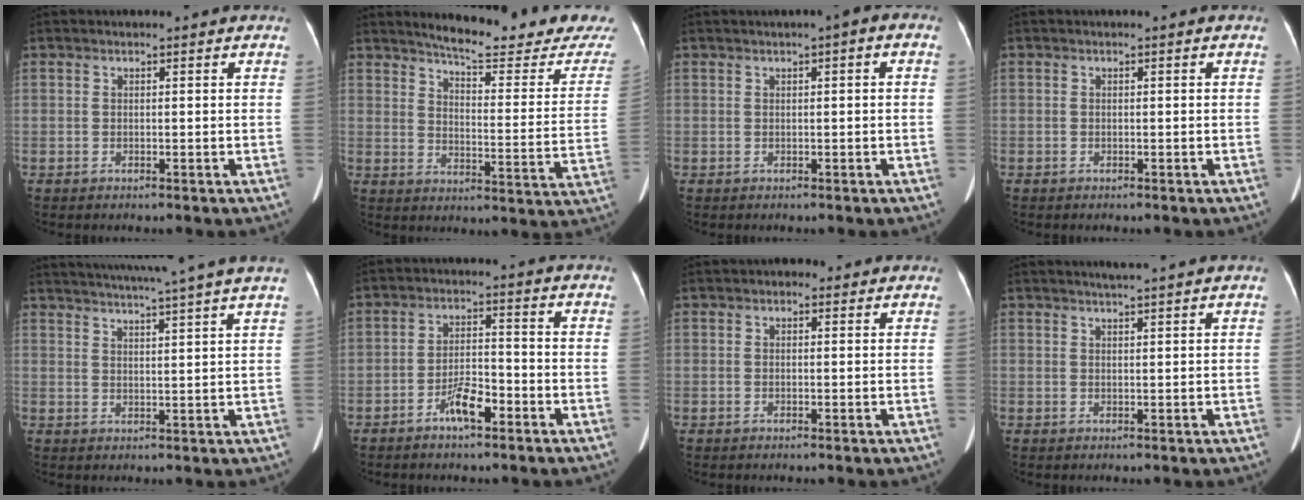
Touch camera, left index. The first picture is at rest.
{"total": 20.8, "force": [19.5, 1.6, 7.2], "torque": [-0.093, -0.097, 0.228]}
{"total": 1.8, "force": [0.3, 0.5, 1.7], "torque": [-0.021, 0.015, 0.001]}
{"total": 0.6, "force": [-0.4, 0.4, -0.1], "torque": [-0.003, 0.004, -0.008]}
{"total": 13.5, "force": [11.8, -2.1, 6.2], "torque": [-0.106, -0.014, 0.151]}
{"total": 5.1, "force": [-3.3, 1.3, 3.7], "torque": [-0.074, 0.003, -0.058]}
{"total": 1.1, "force": [0.6, 0.9, 0.5], "torque": [-0.007, 0.010, 0.002]}
{"total": 2.0, "force": [1.6, -0.6, 0.9], "torque": [-0.009, 0.004, 0.032]}